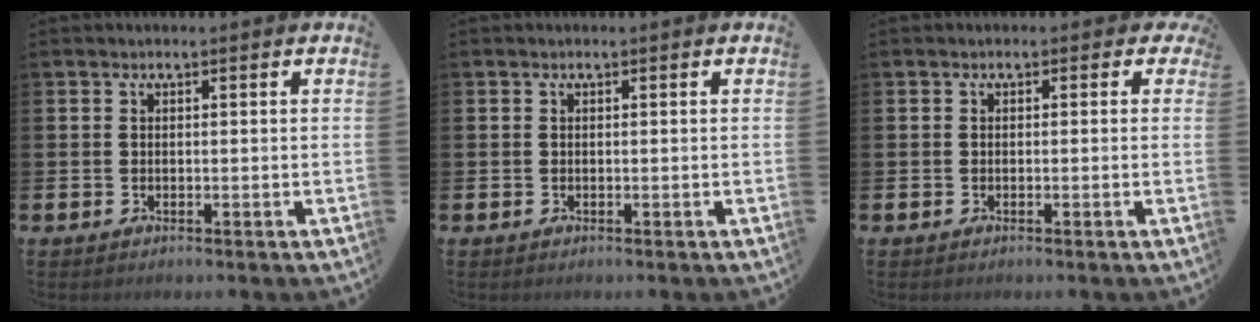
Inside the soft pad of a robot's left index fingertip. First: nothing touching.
{"total": 0.0}
{"total": 1.0, "force": [-0.4, 0.8, 0.4], "torque": [-0.007, 0.009, -0.012]}